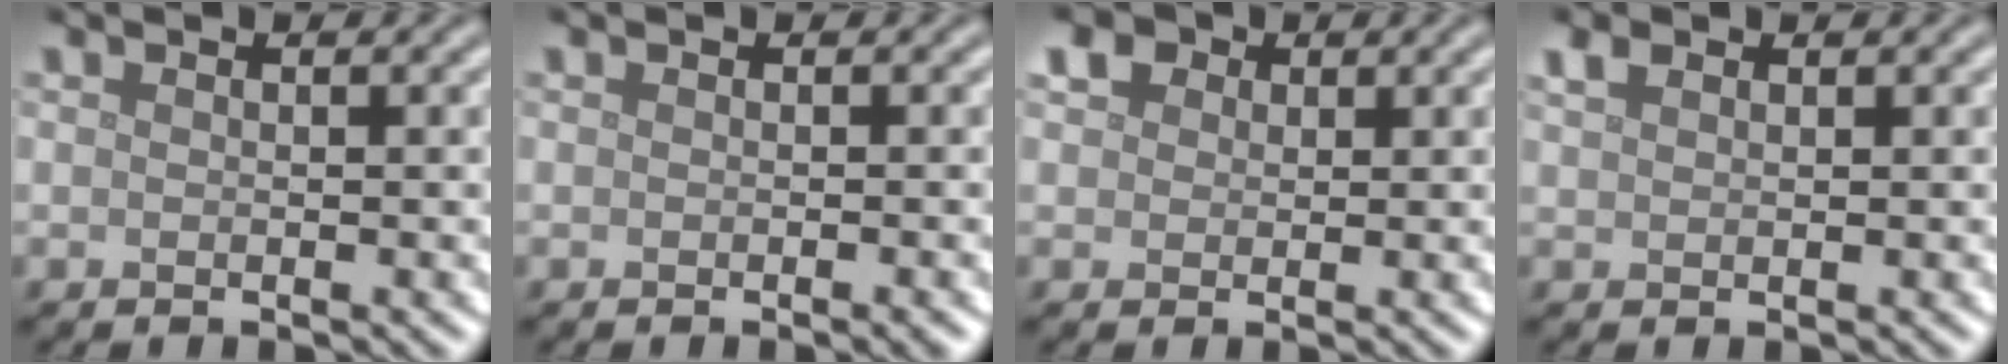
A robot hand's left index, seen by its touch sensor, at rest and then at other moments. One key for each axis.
{"total": 0.7, "fx": -0.3, "fy": 0.1, "fz": 0.6, "tx": -0.006, "ty": 0.000, "tz": -0.005}
{"total": 4.1, "fx": 2.1, "fy": 2.9, "fz": 1.9, "tx": -0.048, "ty": 0.015, "tz": 0.020}
{"total": 1.4, "fx": 0.9, "fy": 0.8, "fz": 0.6, "tx": -0.013, "ty": 0.006, "tz": 0.020}